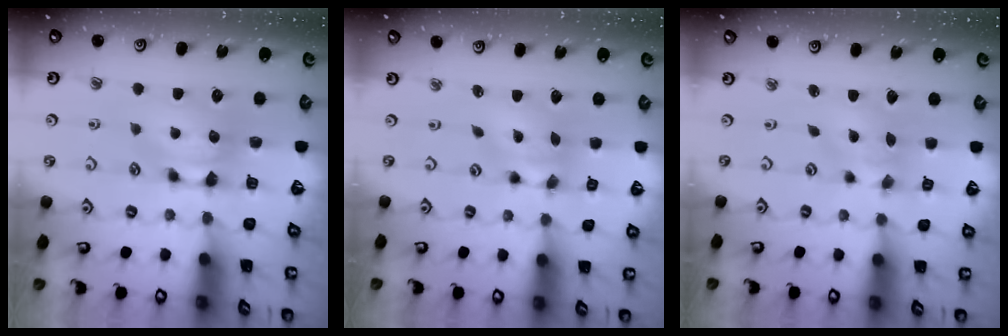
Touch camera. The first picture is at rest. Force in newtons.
{"total": 3.7, "press": 3.3, "slide": 1.6}
{"total": 1.2, "press": 0.0, "slide": 1.2}